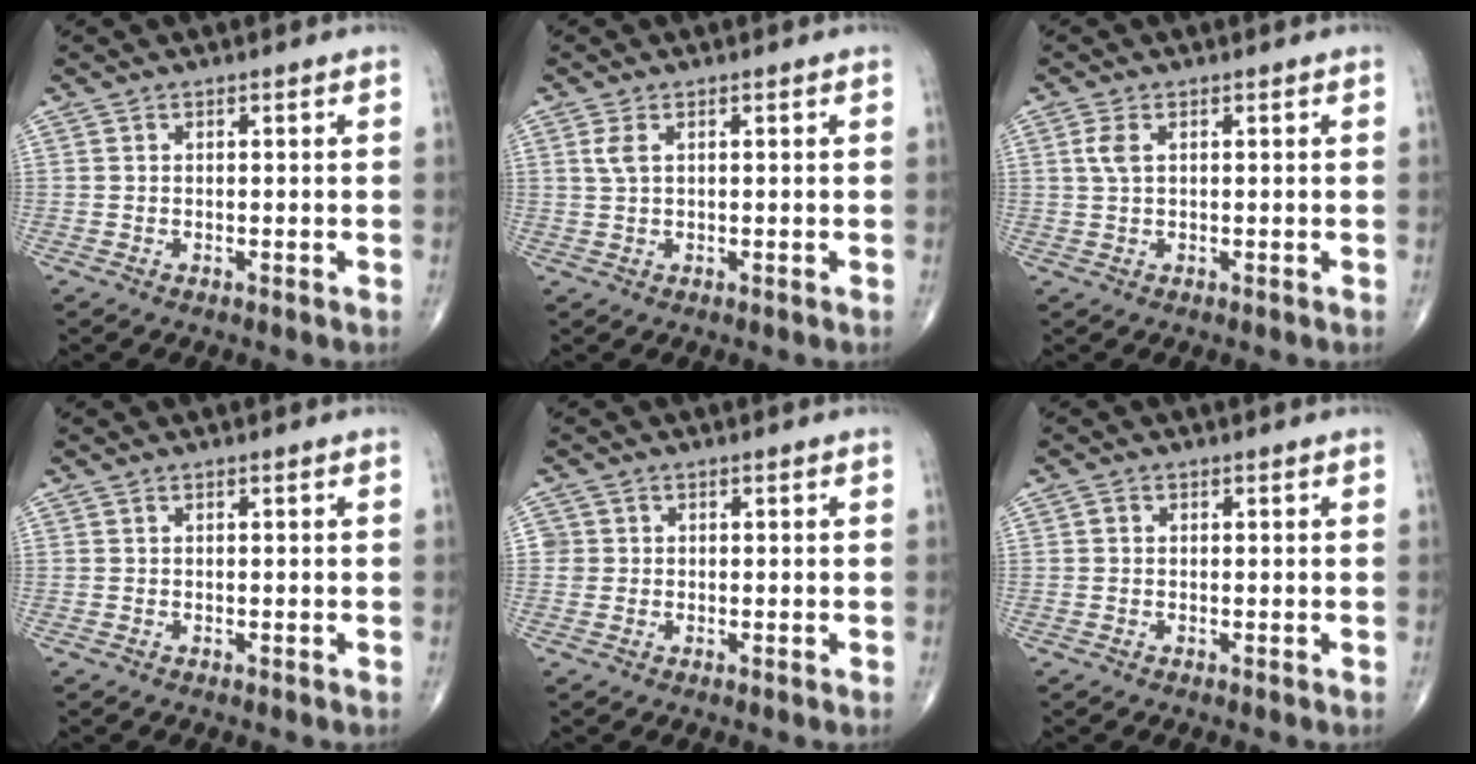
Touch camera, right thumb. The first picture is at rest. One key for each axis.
{"total": 2.2, "fx": 0.8, "fy": 1.0, "fz": 1.8, "tx": -0.046, "ty": 0.008, "tz": 0.022}
{"total": 2.6, "fx": 0.8, "fy": 1.3, "fz": 2.1, "tx": -0.056, "ty": 0.008, "tz": 0.017}
{"total": 0.0}
{"total": 2.0, "fx": 0.1, "fy": 2.0, "fz": 0.2, "tx": 0.011, "ty": 0.005, "tz": 0.000}
{"total": 0.7, "fx": 0.1, "fy": 0.7, "fz": 0.3, "tx": -0.002, "ty": 0.002, "tz": -0.002}